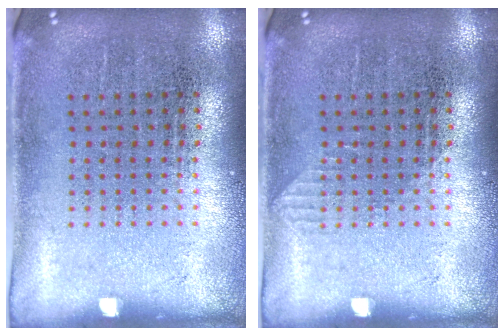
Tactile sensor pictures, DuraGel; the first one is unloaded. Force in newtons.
{"total": 0.6, "press": 0.5, "slide": 0.2}